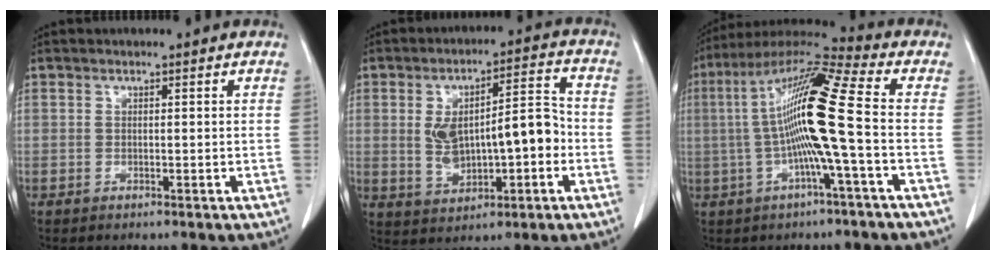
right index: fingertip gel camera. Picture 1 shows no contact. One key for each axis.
{"total": 11.6, "fx": -1.0, "fy": 4.5, "fz": 10.7, "tx": -0.185, "ty": 0.031, "tz": -0.001}
{"total": 14.8, "fx": -0.9, "fy": -0.5, "fz": 14.8, "tx": -0.279, "ty": 0.021, "tz": -0.028}